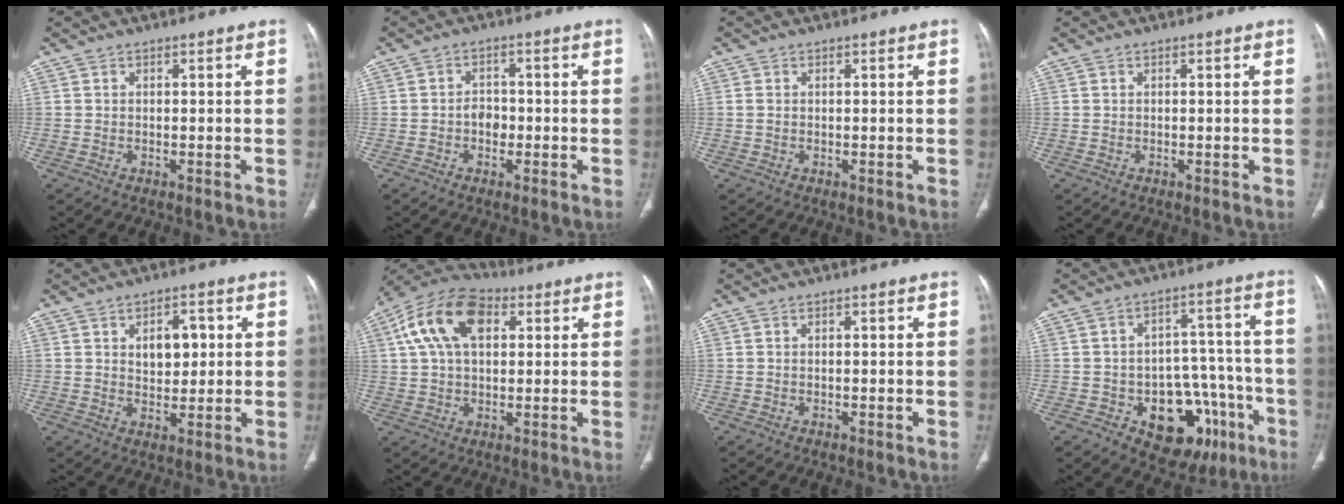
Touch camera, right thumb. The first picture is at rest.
{"total": 3.2, "force": [-0.8, 2.5, 1.8], "torque": [-0.011, 0.009, -0.018]}
{"total": 0.8, "force": [0.2, 0.5, 0.6], "torque": [-0.023, 0.010, 0.009]}
{"total": 0.0}
{"total": 6.9, "force": [1.7, 4.3, 5.1], "torque": [-0.048, -0.007, 0.029]}
{"total": 15.2, "force": [5.0, 9.1, 11.1], "torque": [-0.197, 0.018, 0.083]}
{"total": 0.6, "force": [0.1, 0.2, 0.5], "torque": [-0.016, 0.005, 0.005]}
{"total": 17.3, "force": [-7.8, 10.7, 11.1], "torque": [-0.100, 0.058, -0.095]}